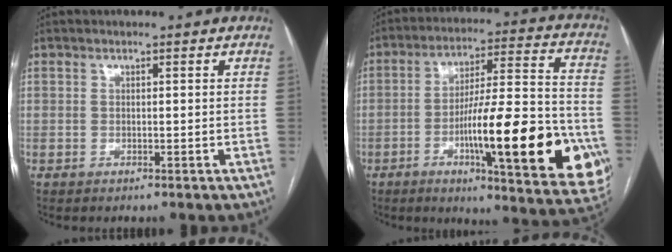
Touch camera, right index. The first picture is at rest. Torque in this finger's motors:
{"motor_torque": [1.39, -0.75, 0.62, 0.21]}